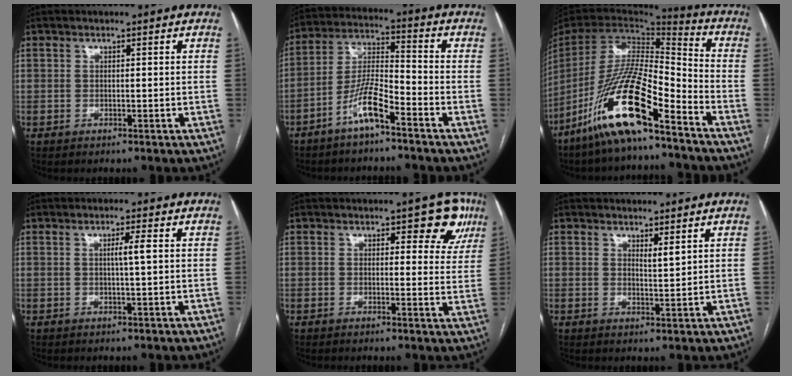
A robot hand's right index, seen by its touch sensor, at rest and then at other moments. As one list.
[{"total": 8.1, "force": [-5.1, 1.1, 6.2], "torque": [-0.133, 0.003, -0.102]}, {"total": 18.0, "force": [-11.7, 2.7, 13.5], "torque": [-0.288, -0.027, -0.221]}, {"total": 2.2, "force": [0.2, -0.5, 2.1], "torque": [-0.037, 0.000, 0.003]}, {"total": 5.7, "force": [3.0, 2.8, 3.9], "torque": [-0.023, 0.000, 0.020]}, {"total": 1.7, "force": [1.1, 0.0, 1.2], "torque": [-0.023, -0.009, 0.021]}]